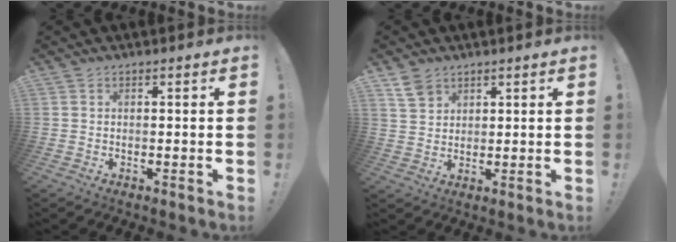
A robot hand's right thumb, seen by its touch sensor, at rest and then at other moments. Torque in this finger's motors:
{"motor_torque": [0.01, 0.02, 0.12, -0.09, -0.07]}